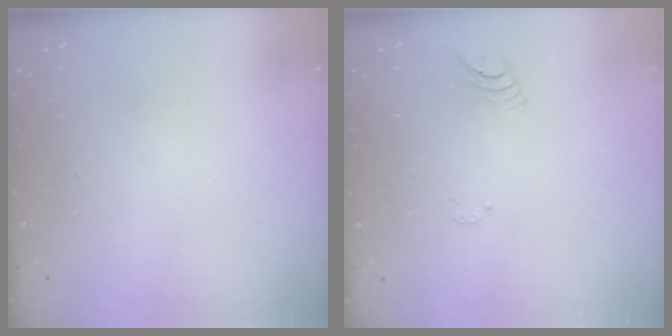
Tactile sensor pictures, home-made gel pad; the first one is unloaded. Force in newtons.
{"total": 4.8, "press": 4.8, "slide": 0.4}